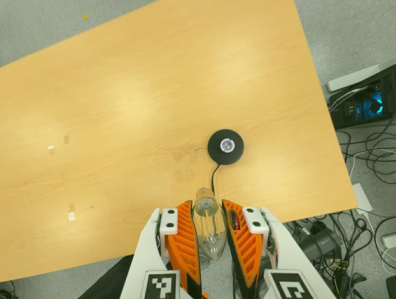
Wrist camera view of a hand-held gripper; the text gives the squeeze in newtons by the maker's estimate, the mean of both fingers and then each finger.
{"total": 18.4, "left": 19.9, "right": 16.8}